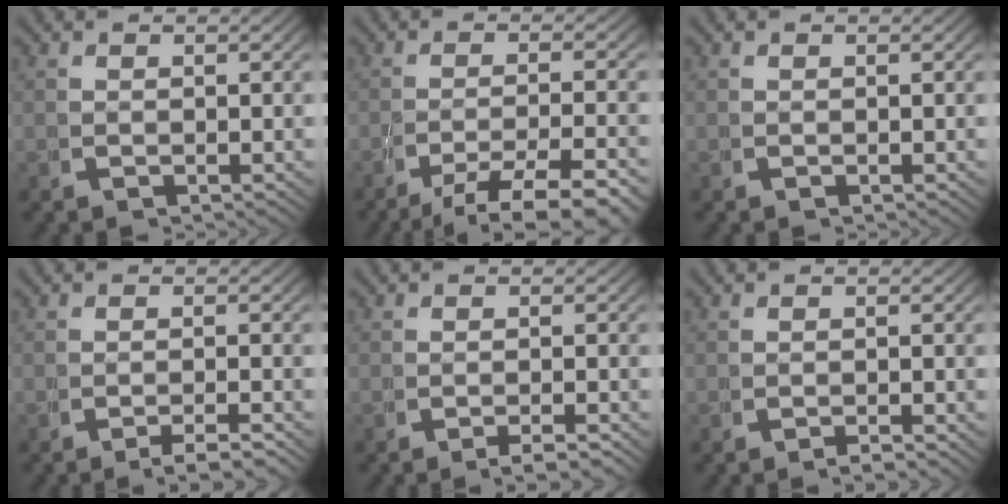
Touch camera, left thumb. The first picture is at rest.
{"total": 6.5, "force": [-3.9, 2.6, 4.5], "torque": [-0.071, -0.015, -0.051]}
{"total": 0.0}
{"total": 2.3, "force": [-1.8, 0.2, 1.3], "torque": [-0.023, 0.002, -0.034]}
{"total": 1.8, "force": [-1.4, 0.1, 1.1], "torque": [-0.017, 0.003, -0.028]}
{"total": 1.1, "force": [-1.0, 0.1, 0.4], "torque": [-0.006, 0.003, -0.022]}